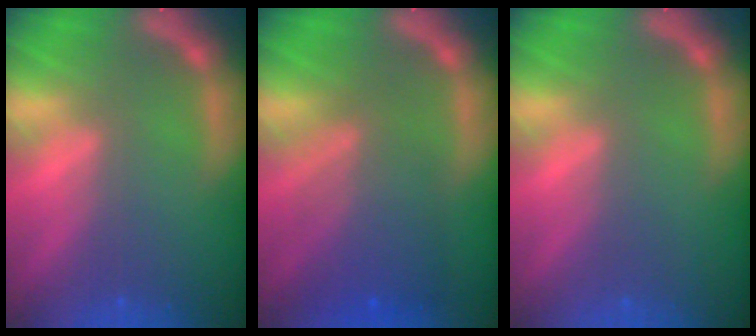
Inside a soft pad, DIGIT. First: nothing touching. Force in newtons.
{"total": 6.6}
{"total": 0.0}